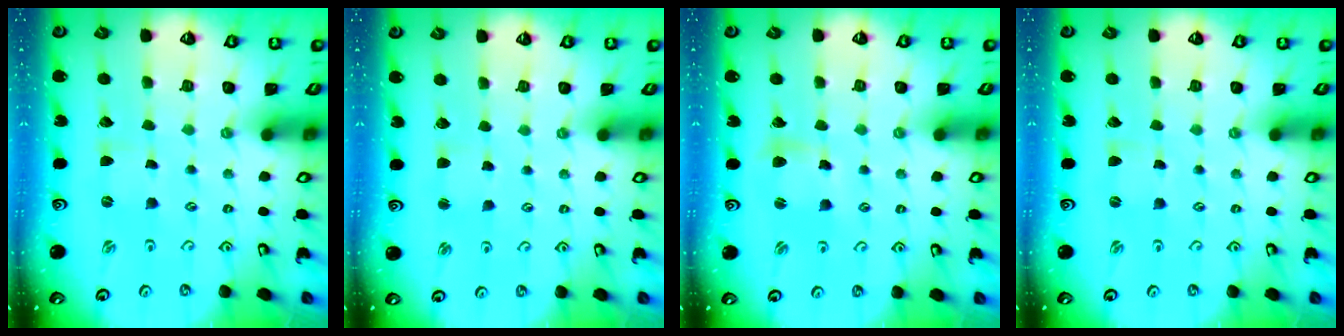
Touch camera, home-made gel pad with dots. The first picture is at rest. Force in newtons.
{"total": 3.0, "press": 3.0, "slide": 0.3}
{"total": 5.1, "press": 5.0, "slide": 0.7}
{"total": 0.0}